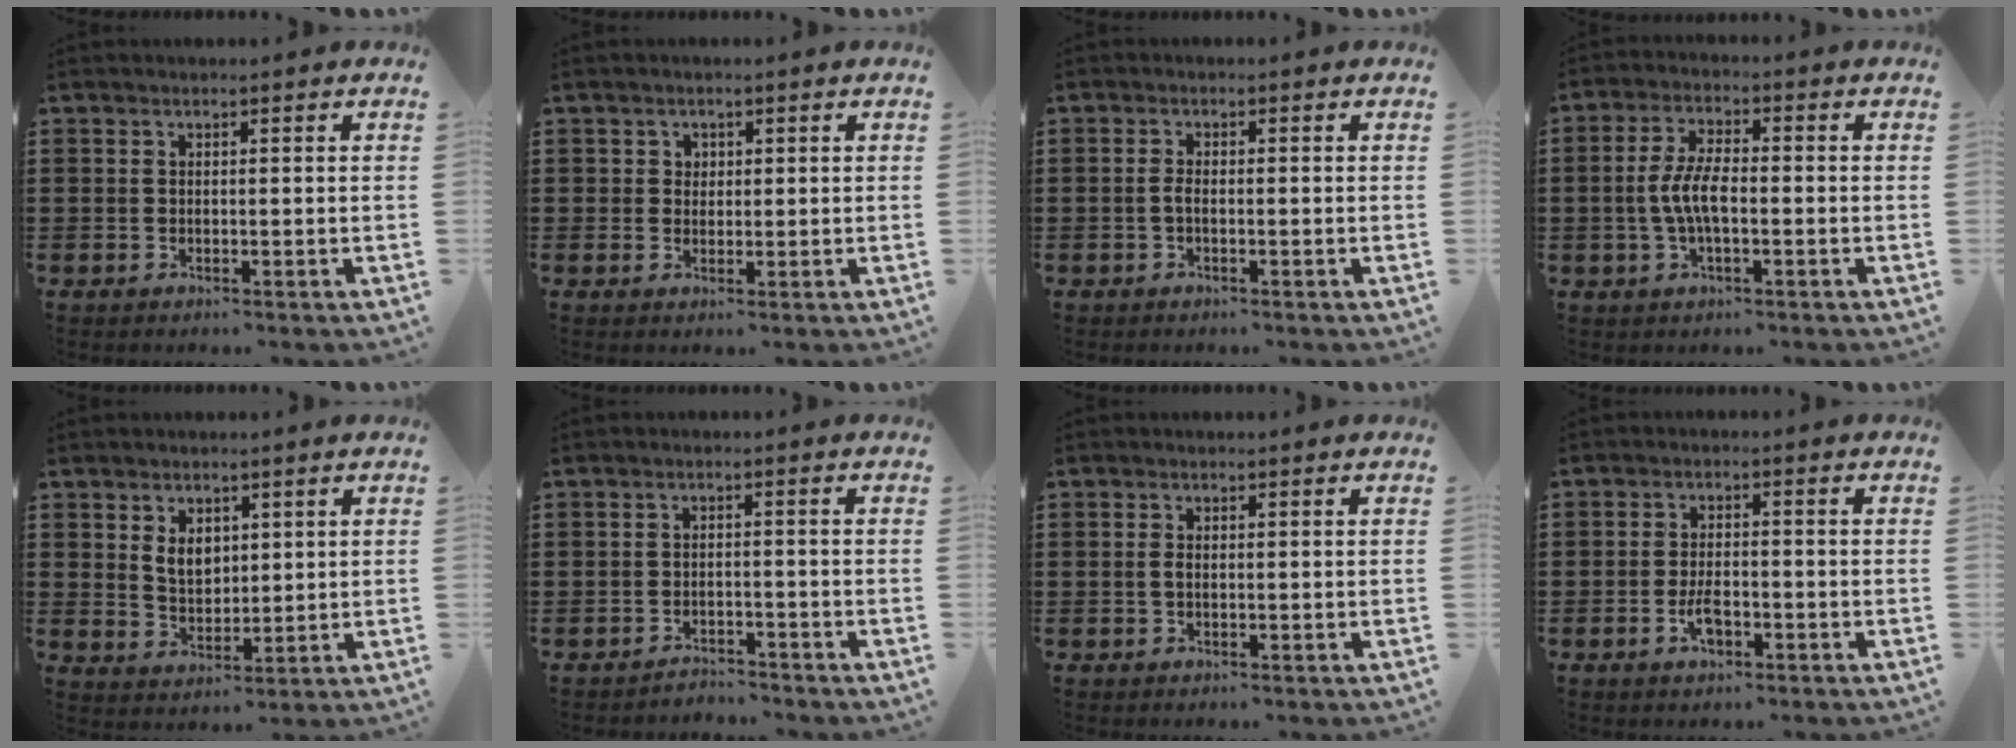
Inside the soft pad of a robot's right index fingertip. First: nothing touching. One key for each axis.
{"total": 1.5, "fx": 0.6, "fy": 1.4, "fz": 0.2, "tx": -0.011, "ty": 0.007, "tz": 0.010}
{"total": 1.4, "fx": -0.5, "fy": 0.4, "fz": 1.3, "tx": -0.040, "ty": -0.006, "tz": -0.014}
{"total": 5.6, "fx": -0.8, "fy": 2.2, "fz": 5.1, "tx": -0.119, "ty": -0.002, "tz": -0.023}
{"total": 4.4, "fx": 1.6, "fy": 3.1, "fz": 2.7, "tx": -0.055, "ty": 0.008, "tz": 0.027}
{"total": 2.3, "fx": -2.3, "fy": 0.2, "fz": -0.3, "tx": -0.003, "ty": 0.003, "tz": -0.053}
{"total": 1.2, "fx": -0.1, "fy": 0.6, "fz": 1.0, "tx": -0.028, "ty": 0.000, "tz": -0.004}
{"total": 3.6, "fx": -1.6, "fy": 1.4, "fz": 2.9, "tx": -0.059, "ty": -0.002, "tz": -0.030}